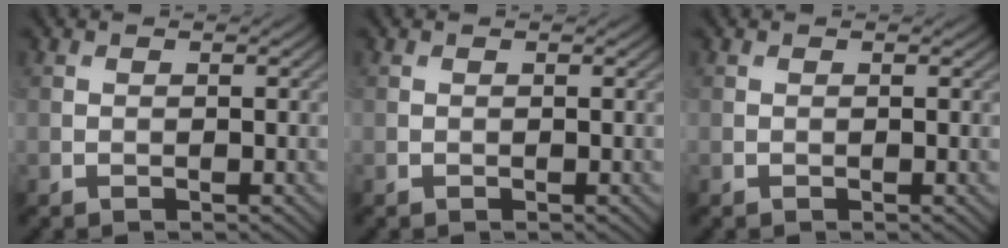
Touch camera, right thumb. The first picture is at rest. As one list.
[{"total": 0.0}, {"total": 0.0}]